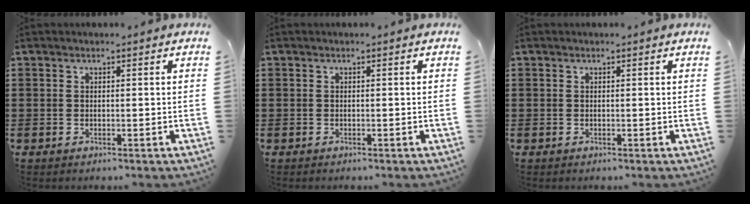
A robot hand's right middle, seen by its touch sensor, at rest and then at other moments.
{"total": 0.0}
{"total": 0.0}